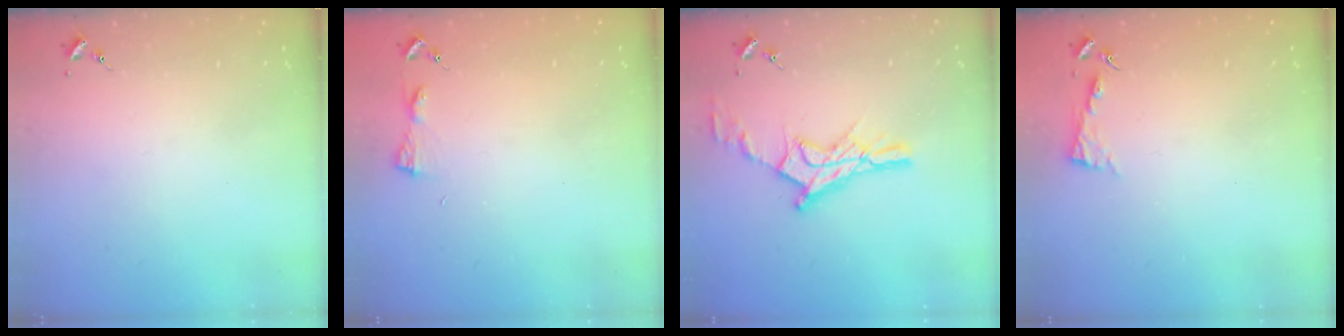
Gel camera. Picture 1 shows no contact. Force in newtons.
{"total": 3.2, "press": 3.1, "slide": 0.3}
{"total": 14.2, "press": 14.2, "slide": 1.1}
{"total": 3.9, "press": 3.9, "slide": 0.4}